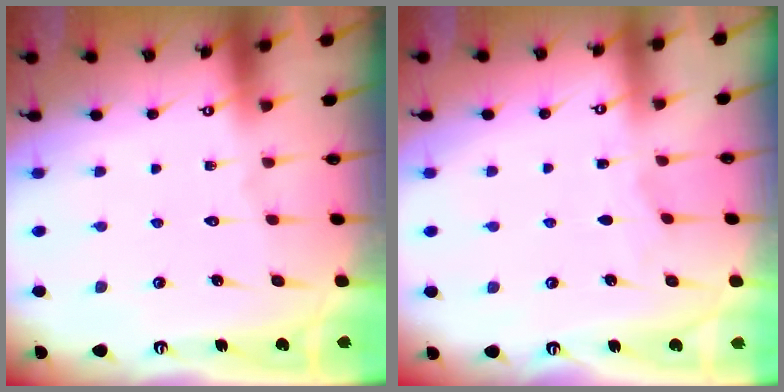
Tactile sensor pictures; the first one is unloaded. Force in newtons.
{"total": 2.4, "press": 2.4, "slide": 0.2}